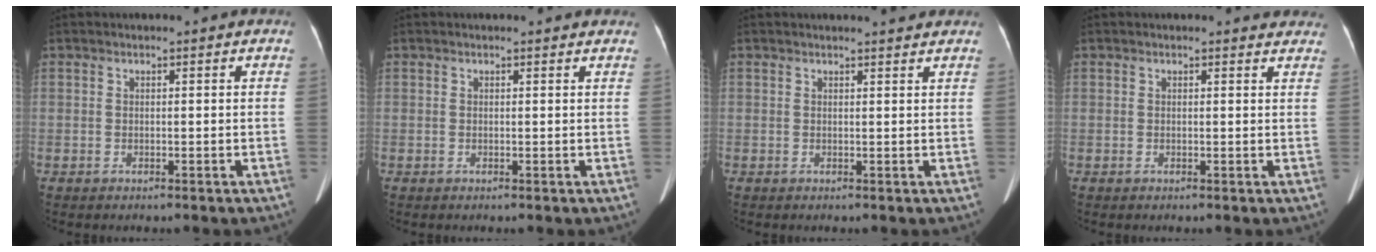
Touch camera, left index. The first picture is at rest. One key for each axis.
{"total": 2.1, "fx": 2.0, "fy": 0.4, "fz": 0.5, "tx": -0.014, "ty": 0.004, "tz": 0.013}
{"total": 2.7, "fx": 2.6, "fy": 0.3, "fz": 0.7, "tx": -0.014, "ty": 0.009, "tz": 0.028}
{"total": 4.0, "fx": 3.8, "fy": 1.1, "fz": 0.4, "tx": 0.007, "ty": -0.011, "tz": 0.019}